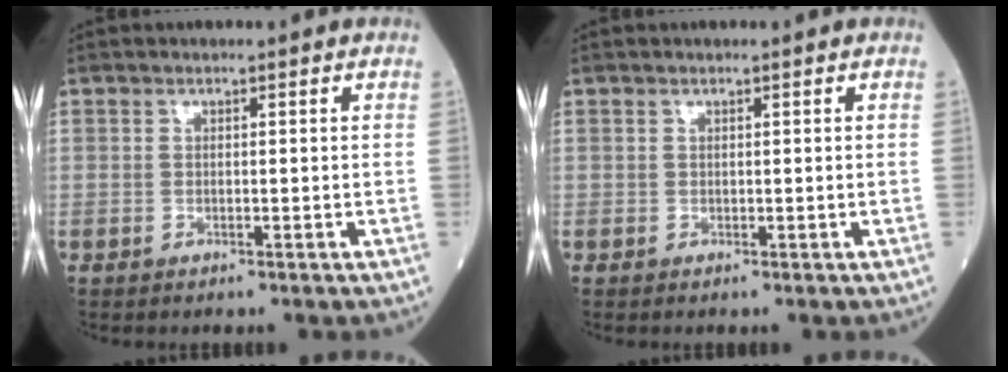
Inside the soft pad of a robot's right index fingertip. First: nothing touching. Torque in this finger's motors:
{"motor_torque": [0.03, -0.02, 0.00, 0.00]}